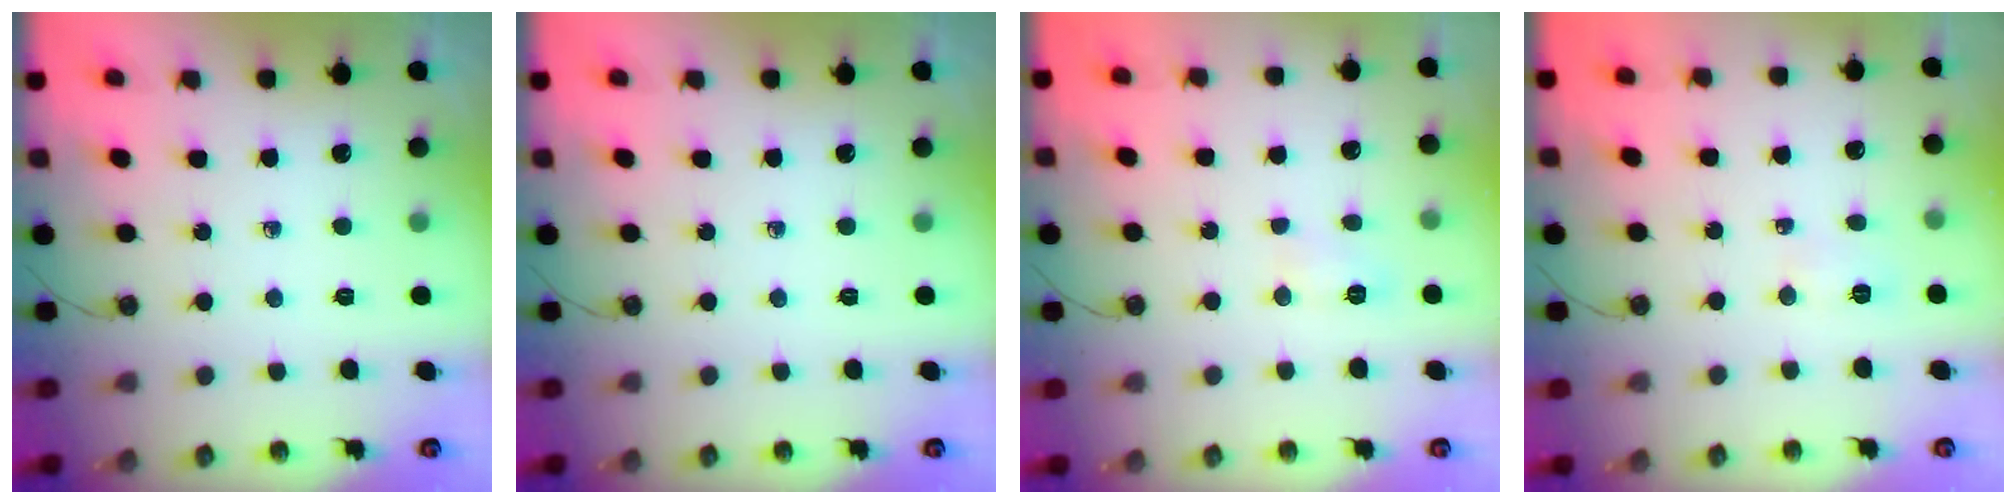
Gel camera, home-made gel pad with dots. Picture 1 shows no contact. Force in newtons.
{"total": 0.0}
{"total": 6.0, "press": 5.9, "slide": 0.7}
{"total": 3.3, "press": 3.2, "slide": 0.9}